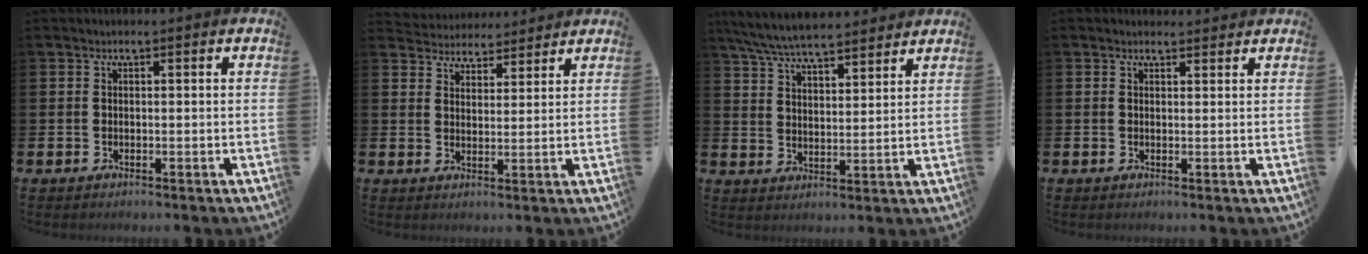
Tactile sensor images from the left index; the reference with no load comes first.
{"total": 4.2, "force": [4.0, 1.0, -0.4], "torque": [-0.015, -0.020, 0.074]}
{"total": 6.9, "force": [6.6, 0.9, 1.8], "torque": [-0.065, -0.027, 0.121]}
{"total": 1.1, "force": [1.1, 0.4, 0.1], "torque": [0.007, 0.001, 0.017]}